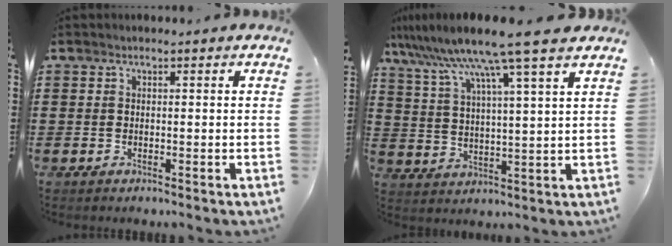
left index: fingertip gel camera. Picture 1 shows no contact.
{"total": 10.1, "force": [8.1, -0.9, 6.0], "torque": [-0.145, -0.044, 0.130]}